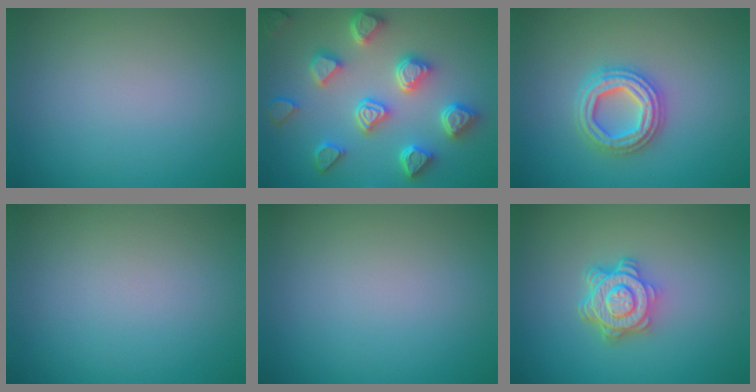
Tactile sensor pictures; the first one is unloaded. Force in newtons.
{"total": 6.9, "press": 6.1, "slide": 3.3}
{"total": 4.3, "press": 4.3, "slide": 0.6}
{"total": 0.0}
{"total": 0.0}
{"total": 4.8, "press": 3.7, "slide": 3.1}